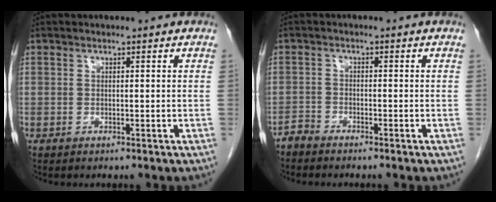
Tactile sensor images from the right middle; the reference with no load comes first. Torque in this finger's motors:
{"motor_torque": [0.11, -0.14, 0.00, -0.01]}